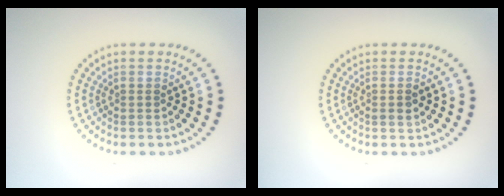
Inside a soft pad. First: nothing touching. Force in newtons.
{"total": 1.0, "press": 1.0, "slide": 0.3}